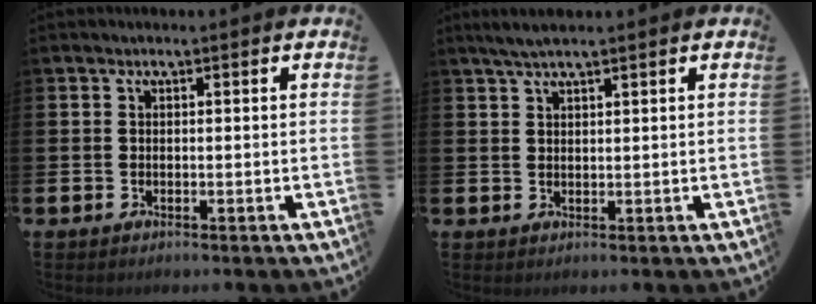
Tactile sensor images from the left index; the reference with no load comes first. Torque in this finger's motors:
{"motor_torque": [0.08, 0.01, 0.32, 0.03]}